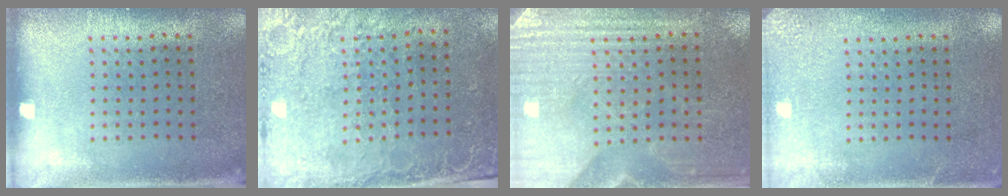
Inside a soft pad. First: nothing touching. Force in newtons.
{"total": 2.6, "press": 2.2, "slide": 1.2}
{"total": 3.2, "press": 3.0, "slide": 0.9}
{"total": 2.5, "press": 2.4, "slide": 0.3}